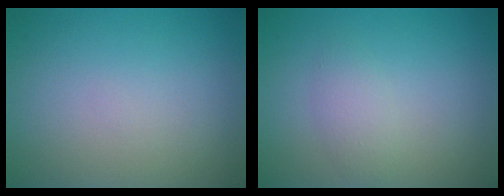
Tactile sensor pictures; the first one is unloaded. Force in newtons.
{"total": 1.7, "press": 1.7, "slide": 0.0}